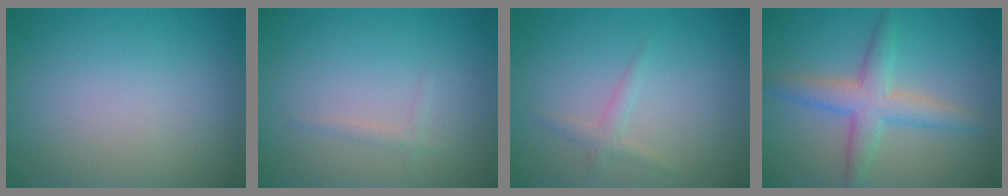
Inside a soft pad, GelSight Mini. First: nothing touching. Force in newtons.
{"total": 0.8, "press": 0.8, "slide": 0.1}
{"total": 1.3, "press": 1.3, "slide": 0.0}
{"total": 4.3, "press": 4.3, "slide": 0.2}